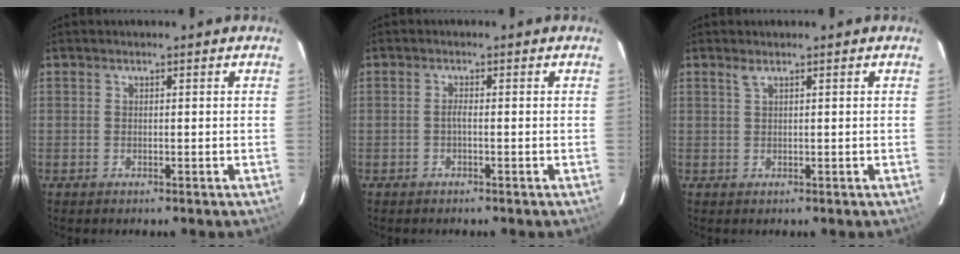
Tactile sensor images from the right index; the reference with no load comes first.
{"total": 0.9, "force": [-0.4, -0.1, 0.8], "torque": [-0.015, 0.003, -0.010]}
{"total": 0.9, "force": [0.6, -0.1, 0.6], "torque": [-0.012, 0.003, 0.012]}